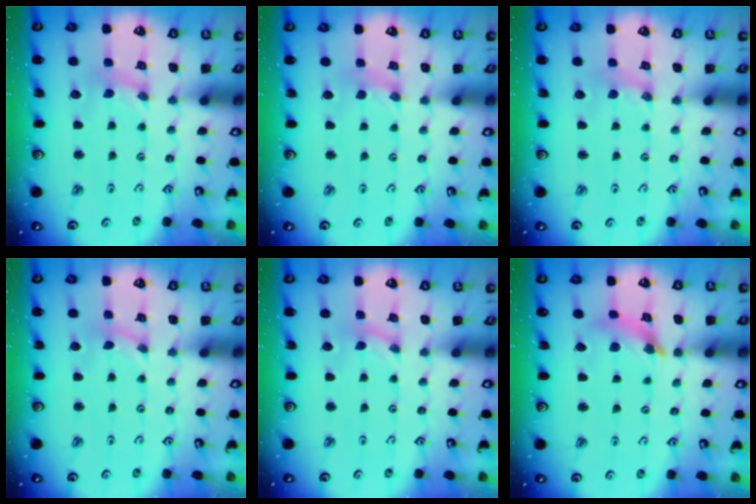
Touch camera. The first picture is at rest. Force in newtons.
{"total": 2.8, "press": 2.8, "slide": 0.3}
{"total": 0.8, "press": 0.8, "slide": 0.2}
{"total": 0.0}
{"total": 0.0}
{"total": 8.4, "press": 8.4, "slide": 0.8}